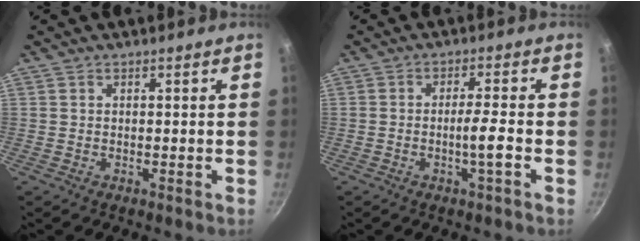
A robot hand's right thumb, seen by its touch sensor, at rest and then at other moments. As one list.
[{"total": 4.2, "force": [-1.5, -0.2, 4.0], "torque": [-0.073, 0.013, -0.027]}]